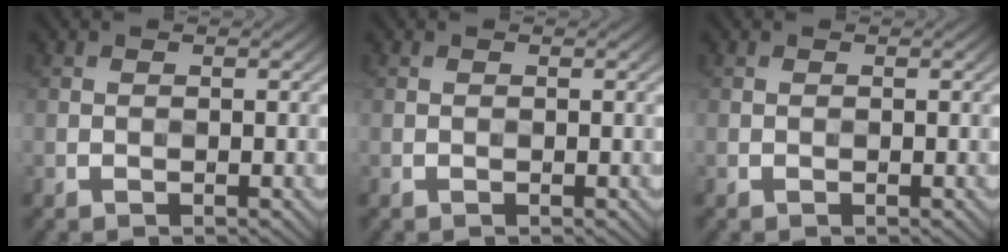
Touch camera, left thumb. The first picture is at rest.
{"total": 0.0}
{"total": 0.0}